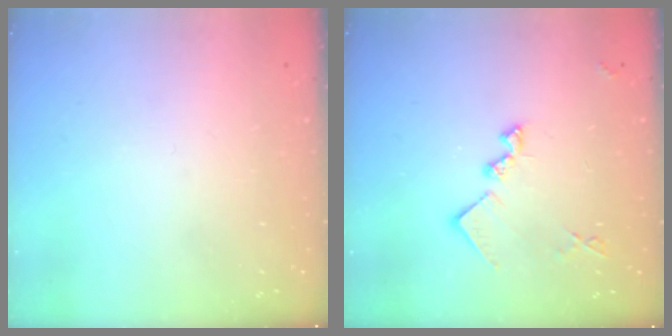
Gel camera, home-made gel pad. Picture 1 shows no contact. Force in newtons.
{"total": 11.0, "press": 11.0, "slide": 0.3}